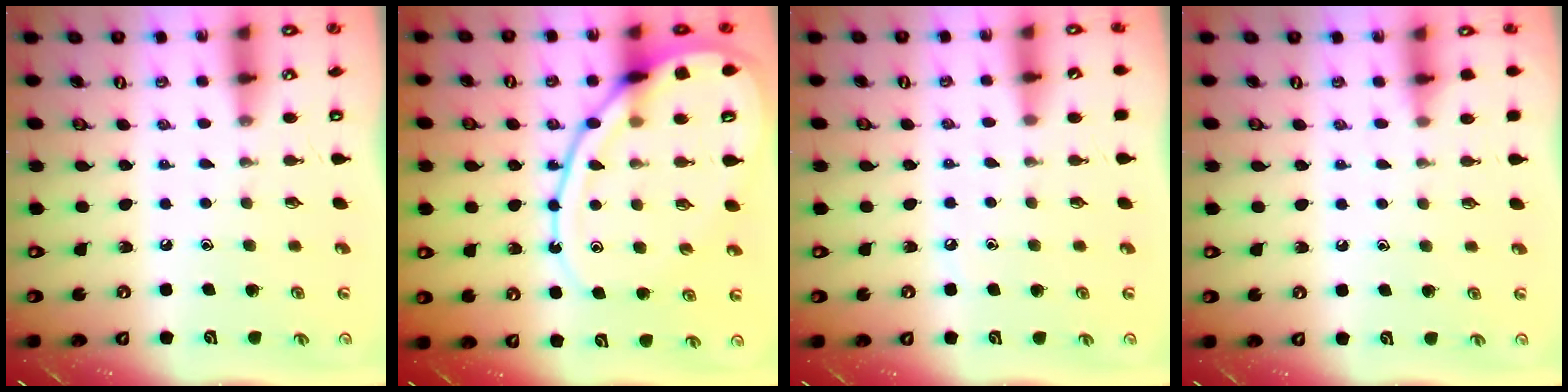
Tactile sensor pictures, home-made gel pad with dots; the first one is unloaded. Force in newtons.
{"total": 16.8, "press": 16.8, "slide": 1.5}
{"total": 3.0, "press": 3.0, "slide": 0.4}
{"total": 4.3, "press": 4.3, "slide": 0.5}